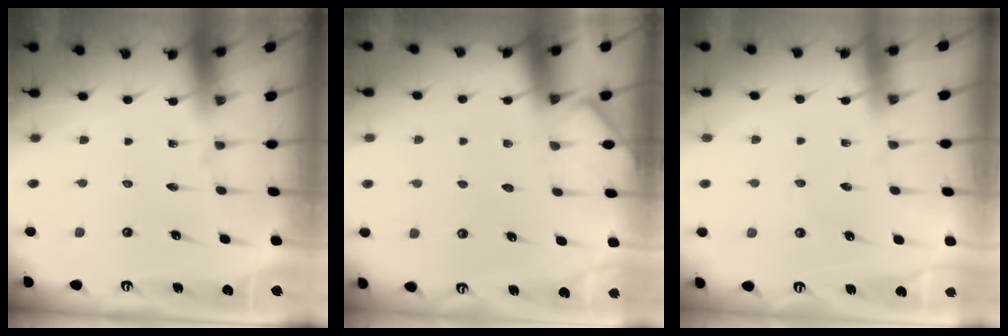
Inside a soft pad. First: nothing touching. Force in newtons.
{"total": 3.8, "press": 3.8, "slide": 0.5}
{"total": 1.7, "press": 1.7, "slide": 0.3}